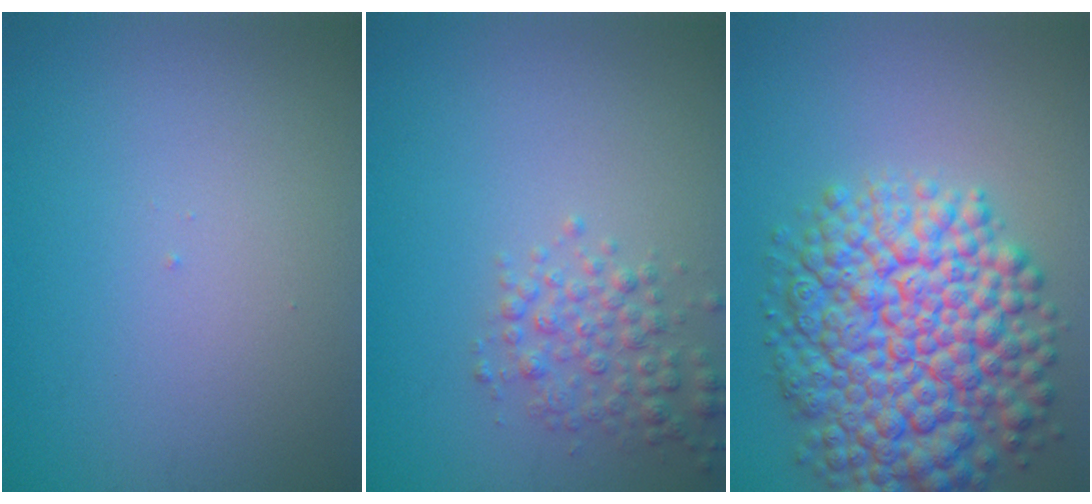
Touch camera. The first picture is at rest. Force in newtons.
{"total": 2.7, "press": 2.7, "slide": 0.0}
{"total": 11.7, "press": 11.7, "slide": 0.4}